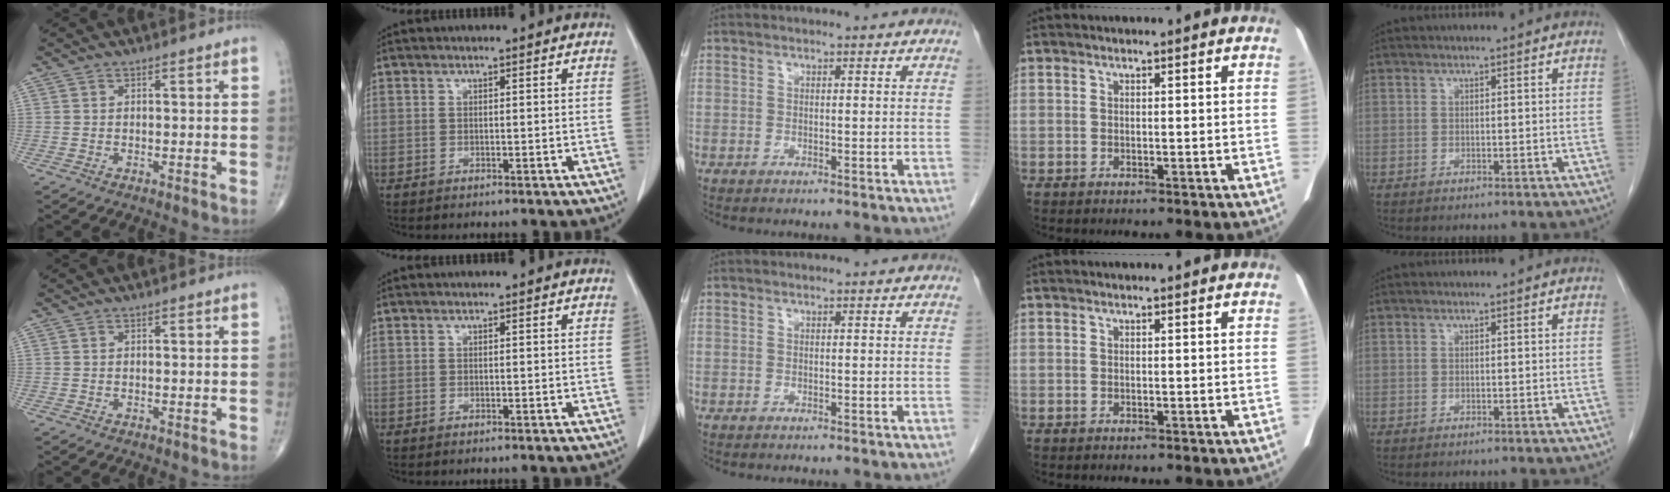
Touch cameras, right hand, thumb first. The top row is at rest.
{}